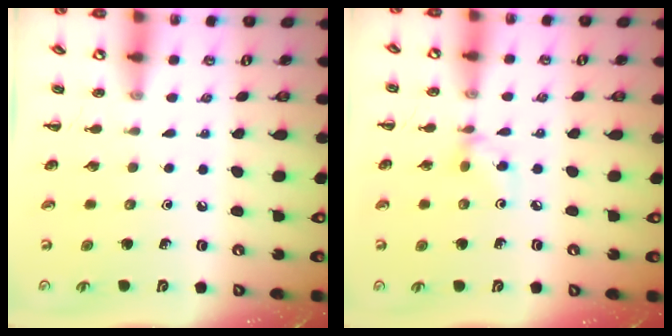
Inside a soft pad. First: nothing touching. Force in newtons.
{"total": 3.4, "press": 3.3, "slide": 1.1}